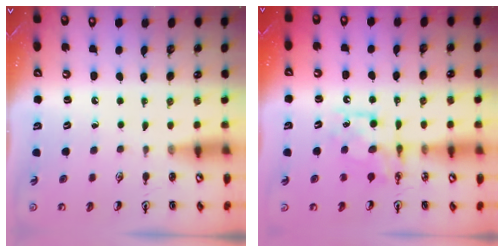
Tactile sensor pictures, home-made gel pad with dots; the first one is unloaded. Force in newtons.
{"total": 8.0, "press": 8.0, "slide": 0.5}